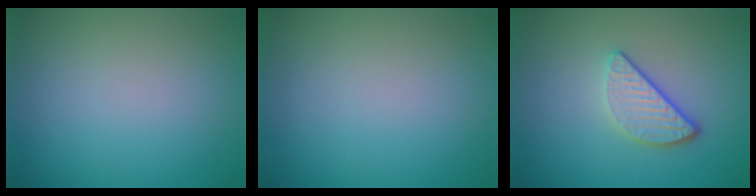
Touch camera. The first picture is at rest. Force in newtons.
{"total": 0.0}
{"total": 3.4, "press": 2.7, "slide": 2.0}